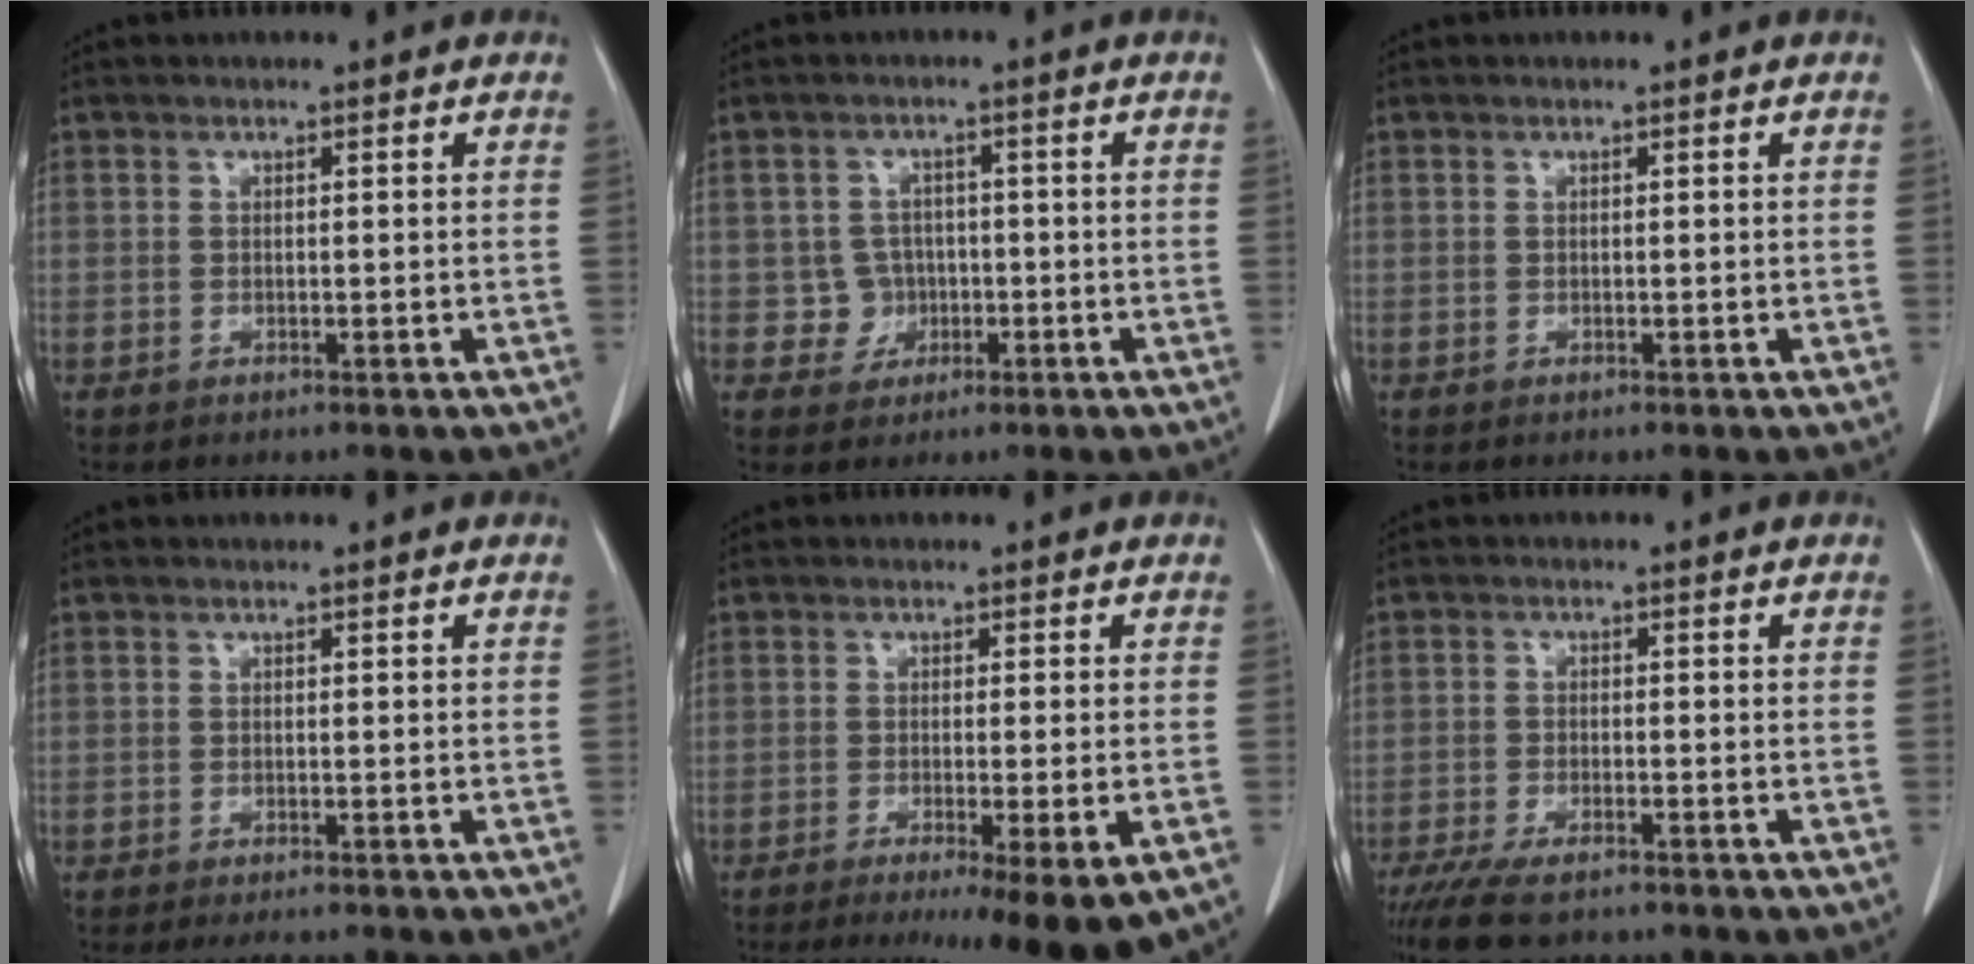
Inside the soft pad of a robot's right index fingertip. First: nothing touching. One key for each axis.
{"total": 3.6, "fx": -0.7, "fy": 3.6, "fz": 0.1, "tx": 0.012, "ty": 0.011, "tz": -0.007}
{"total": 0.0}
{"total": 3.5, "fx": -3.1, "fy": 0.5, "fz": 1.4, "tx": -0.015, "ty": -0.007, "tz": -0.041}
{"total": 11.5, "fx": -7.5, "fy": 0.8, "fz": 8.7, "tx": -0.094, "ty": -0.024, "tz": -0.110}
{"total": 8.4, "fx": -6.8, "fy": 2.2, "fz": 4.5, "tx": -0.073, "ty": -0.015, "tz": -0.108}